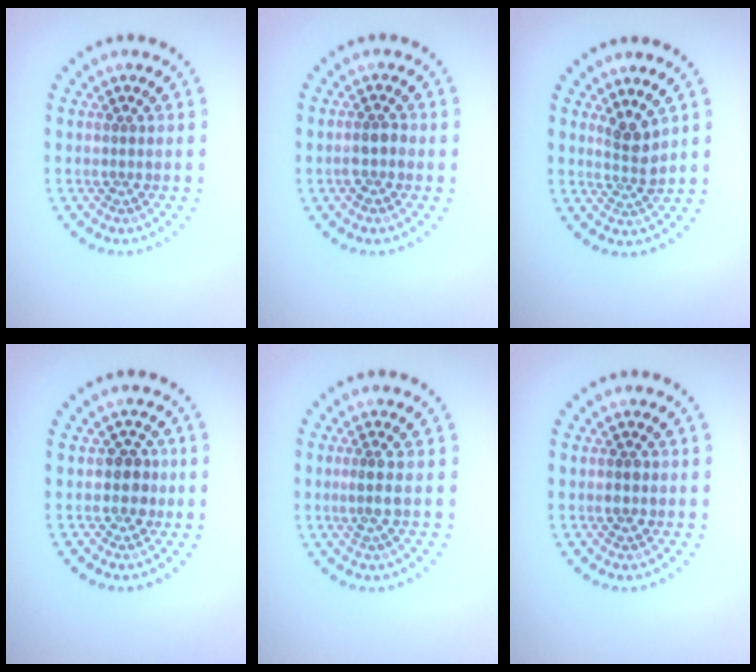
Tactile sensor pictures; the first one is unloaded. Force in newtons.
{"total": 1.7, "press": 1.6, "slide": 0.7}
{"total": 2.4, "press": 1.8, "slide": 1.5}
{"total": 1.9, "press": 1.7, "slide": 0.8}
{"total": 1.3, "press": 0.8, "slide": 0.9}
{"total": 1.3, "press": 1.3, "slide": 0.1}